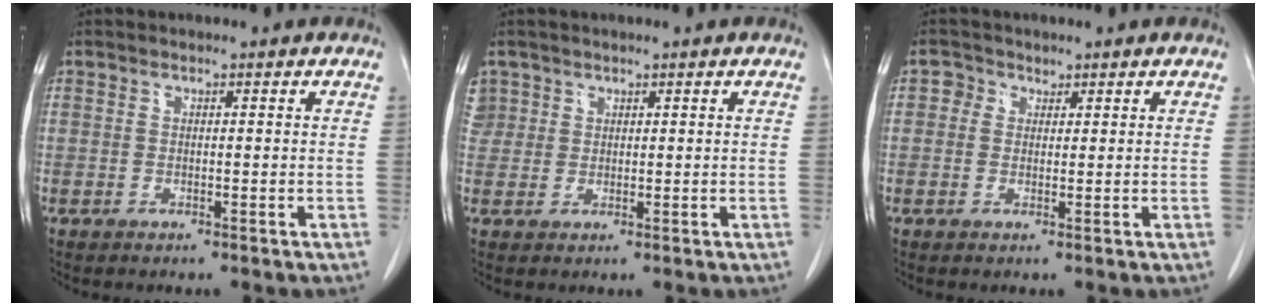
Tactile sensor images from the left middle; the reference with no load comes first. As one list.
[{"total": 3.3, "force": [1.8, 2.8, 0.1], "torque": [0.009, 0.014, 0.034]}, {"total": 1.9, "force": [0.9, 1.6, 0.3], "torque": [0.003, 0.004, 0.009]}]